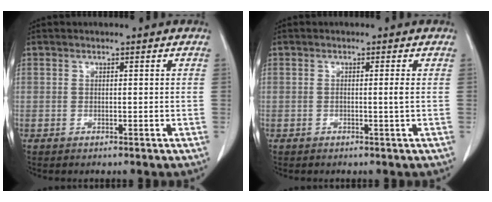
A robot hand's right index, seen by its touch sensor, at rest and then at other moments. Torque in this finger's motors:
{"motor_torque": [-0.05, 0.07, 0.07, 0.00]}